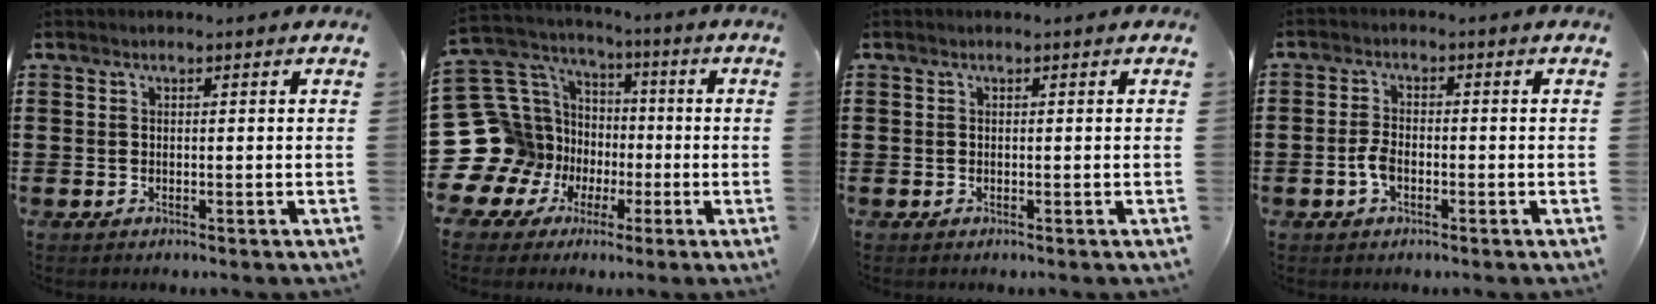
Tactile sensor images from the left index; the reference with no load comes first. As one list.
[{"total": 15.5, "force": [-3.0, 14.7, 4.0], "torque": [-0.166, -0.012, -0.023]}, {"total": 0.0}, {"total": 3.2, "force": [-1.1, 1.6, 2.5], "torque": [-0.069, -0.005, -0.026]}]